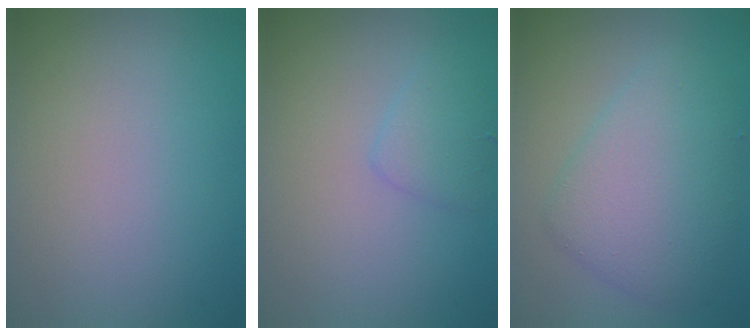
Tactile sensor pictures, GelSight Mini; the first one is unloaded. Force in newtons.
{"total": 1.7, "press": 1.7, "slide": 0.0}
{"total": 5.3, "press": 5.3, "slide": 0.1}